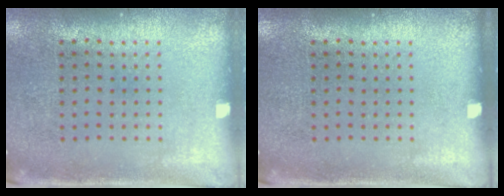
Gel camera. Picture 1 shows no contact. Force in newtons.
{"total": 0.0}